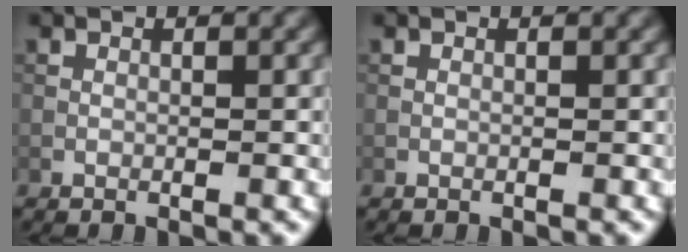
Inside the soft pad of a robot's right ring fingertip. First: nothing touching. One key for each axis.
{"total": 0.0}